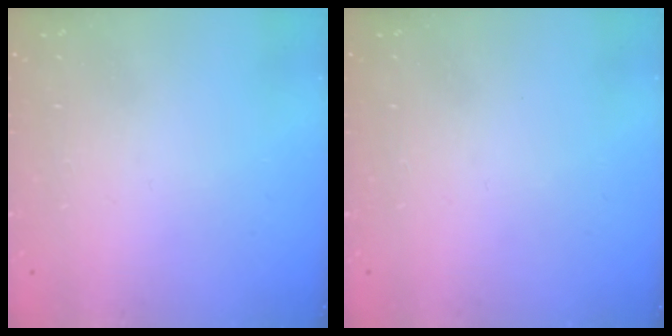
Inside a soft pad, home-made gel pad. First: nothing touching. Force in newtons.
{"total": 0.0}